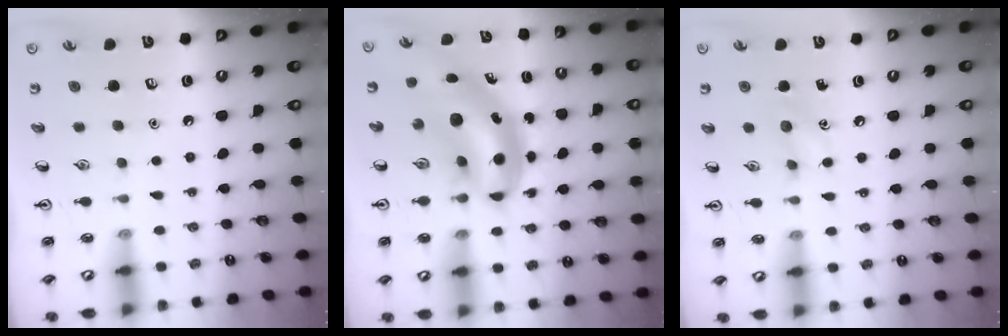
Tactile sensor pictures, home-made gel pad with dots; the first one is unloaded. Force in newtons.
{"total": 7.9, "press": 7.5, "slide": 2.3}
{"total": 6.3, "press": 6.1, "slide": 1.4}